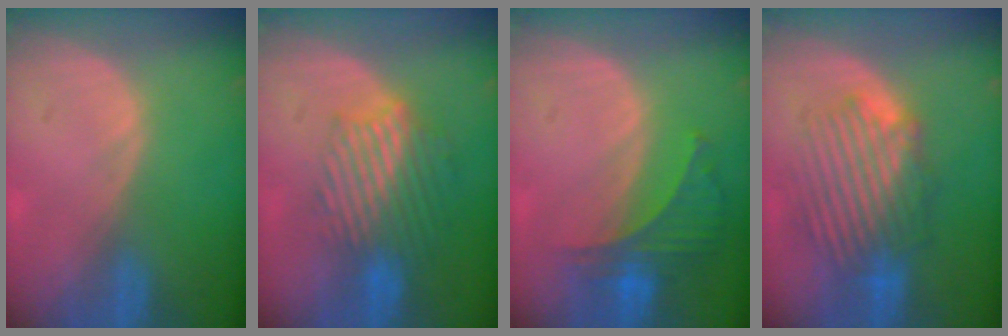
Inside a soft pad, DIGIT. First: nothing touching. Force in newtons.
{"total": 9.5, "press": 8.1, "slide": 4.9}
{"total": 6.3, "press": 5.9, "slide": 2.3}
{"total": 8.9, "press": 8.5, "slide": 2.7}